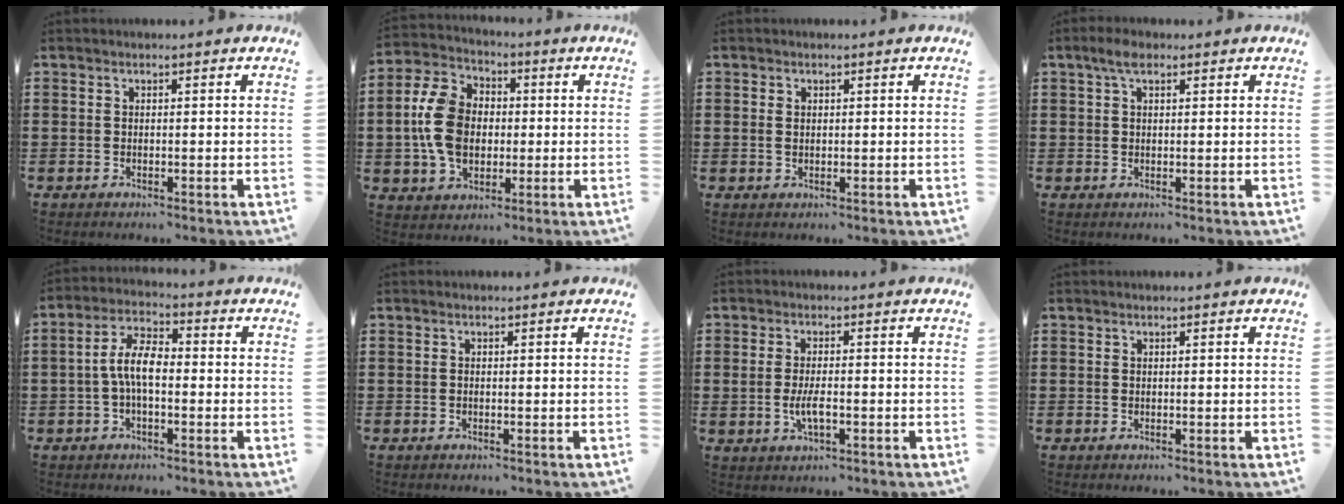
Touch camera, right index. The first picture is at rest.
{"total": 11.1, "force": [-0.4, 8.2, 7.4], "torque": [-0.169, 0.015, -0.010]}
{"total": 1.0, "force": [0.1, 0.8, 0.7], "torque": [-0.016, 0.006, 0.001]}
{"total": 2.9, "force": [1.6, 1.3, 2.0], "torque": [-0.045, 0.008, 0.027]}
{"total": 6.6, "force": [-1.1, 2.6, 6.0], "torque": [-0.134, -0.001, -0.027]}
{"total": 0.0}
{"total": 3.8, "force": [-0.8, 1.5, 3.4], "torque": [-0.076, -0.002, -0.018]}
{"total": 0.0}